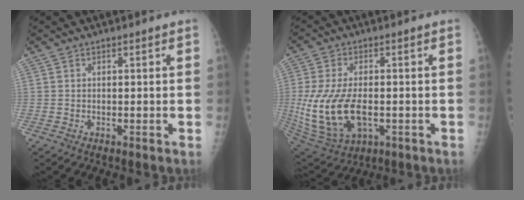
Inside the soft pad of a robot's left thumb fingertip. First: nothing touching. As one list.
[{"total": 16.5, "force": [-2.1, 9.4, 13.5], "torque": [-0.283, -0.010, -0.020]}]